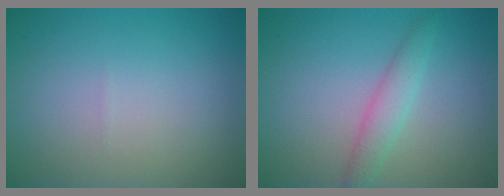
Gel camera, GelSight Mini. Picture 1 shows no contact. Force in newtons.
{"total": 2.3, "press": 2.3, "slide": 0.0}